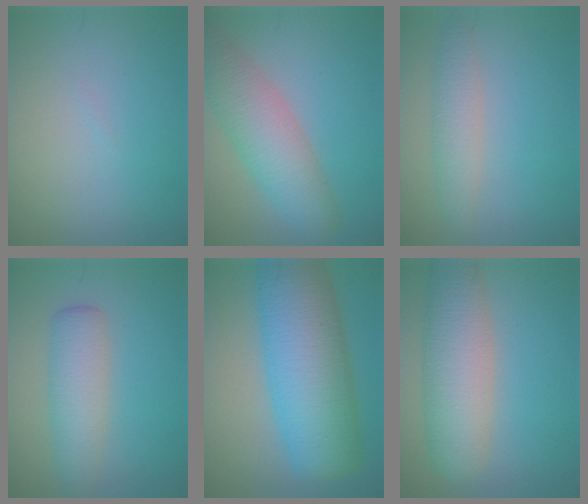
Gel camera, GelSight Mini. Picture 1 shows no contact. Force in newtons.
{"total": 5.8, "press": 5.8, "slide": 0.2}
{"total": 2.6, "press": 2.6, "slide": 0.1}
{"total": 3.9, "press": 3.9, "slide": 0.1}
{"total": 11.5, "press": 11.5, "slide": 0.3}
{"total": 6.9, "press": 6.9, "slide": 0.2}